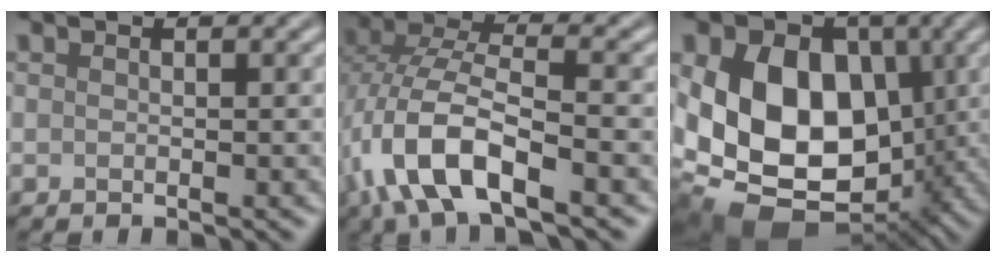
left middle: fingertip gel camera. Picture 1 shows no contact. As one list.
[{"total": 9.2, "force": [-3.8, 3.8, 7.5], "torque": [-0.161, 0.005, -0.080]}, {"total": 16.0, "force": [-0.3, 11.6, 11.0], "torque": [-0.165, -0.003, -0.008]}]